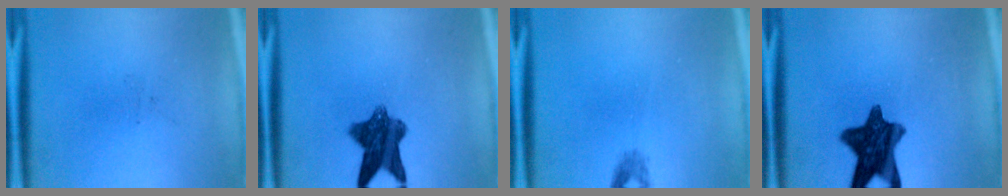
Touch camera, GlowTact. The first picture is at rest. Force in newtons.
{"total": 8.6}
{"total": 1.2}
{"total": 11.0}